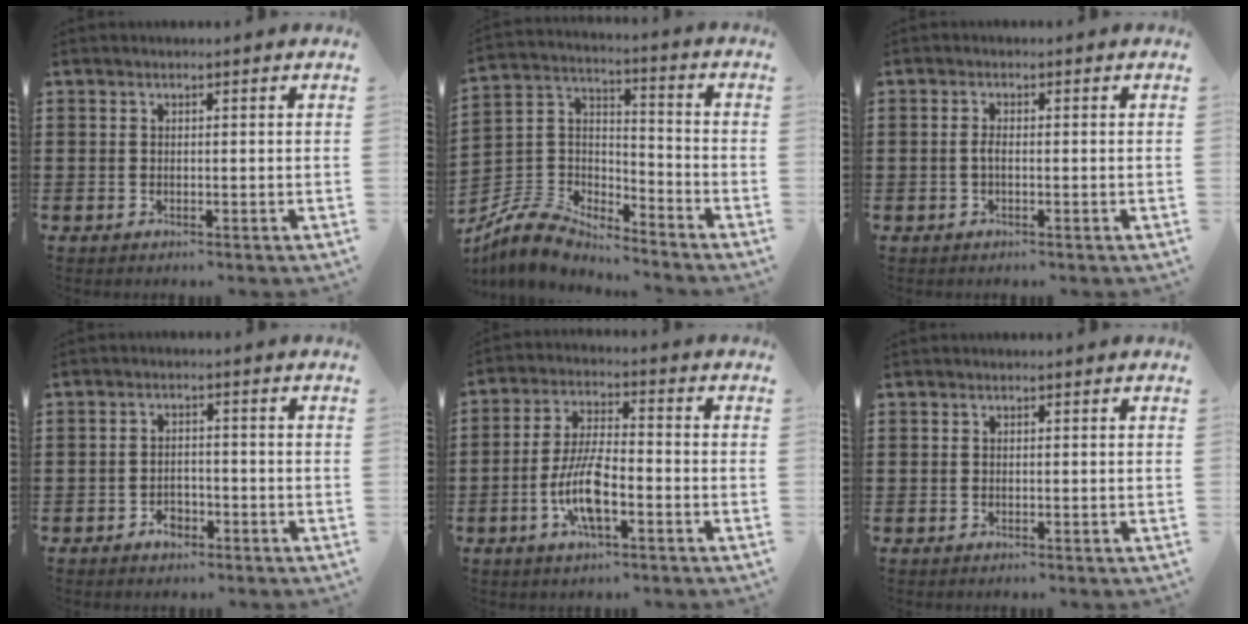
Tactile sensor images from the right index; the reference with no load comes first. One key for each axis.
{"total": 6.9, "fx": -6.3, "fy": 2.2, "fz": 1.6, "tx": -0.064, "ty": -0.001, "tz": -0.134}
{"total": 1.3, "fx": -0.1, "fy": 0.2, "fz": 1.3, "tx": -0.030, "ty": -0.003, "tz": -0.003}
{"total": 2.6, "fx": -1.7, "fy": 1.6, "fz": 1.2, "tx": -0.023, "ty": 0.002, "tz": -0.034}
{"total": 8.9, "fx": -3.1, "fy": 2.8, "fz": 7.9, "tx": -0.175, "ty": -0.010, "tz": -0.063}
{"total": 0.0}